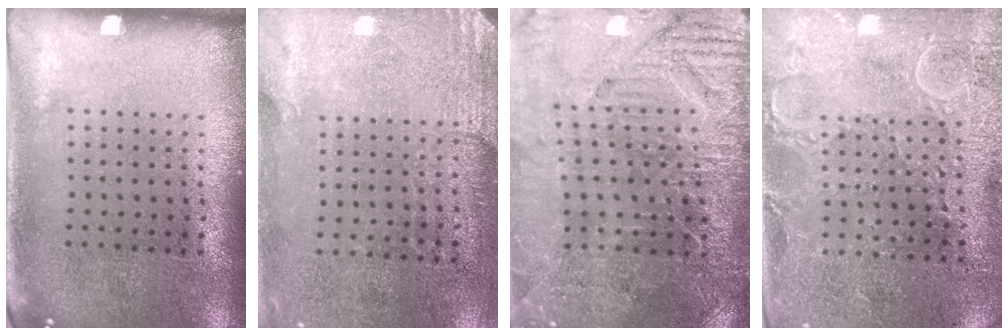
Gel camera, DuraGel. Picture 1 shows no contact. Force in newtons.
{"total": 2.7, "press": 2.4, "slide": 1.2}
{"total": 3.4, "press": 3.4, "slide": 0.2}
{"total": 2.7, "press": 2.7, "slide": 0.6}